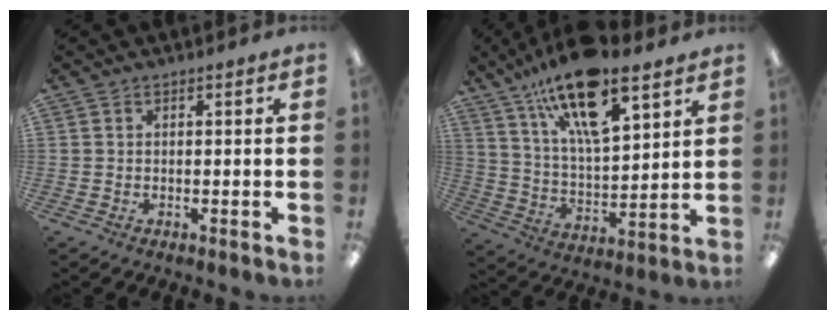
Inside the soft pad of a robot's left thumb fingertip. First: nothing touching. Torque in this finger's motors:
{"motor_torque": [0.41, 0.42, 1.50, -1.27, 0.33]}